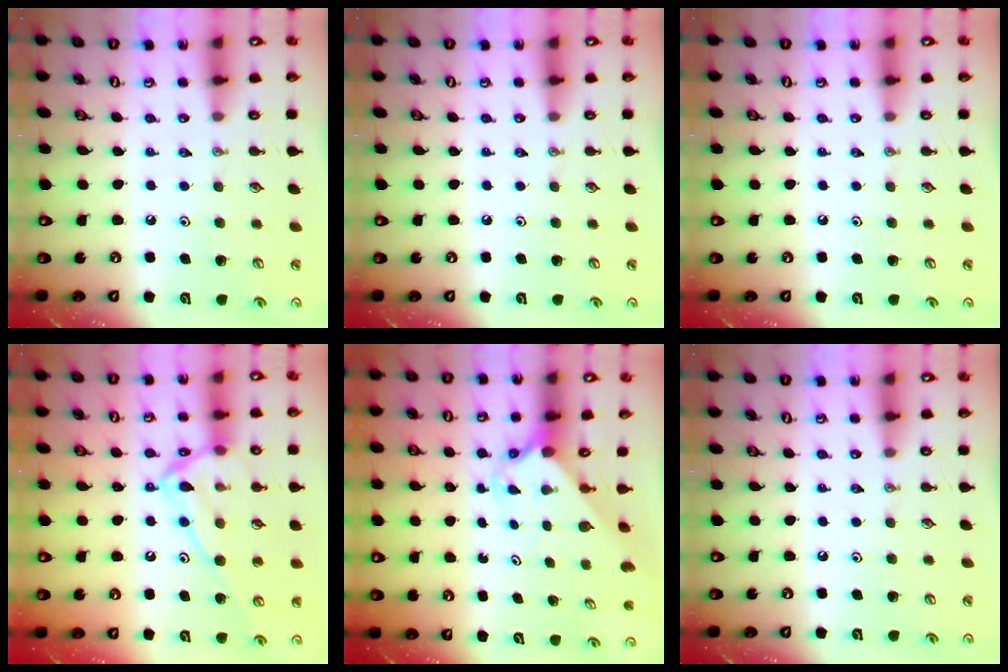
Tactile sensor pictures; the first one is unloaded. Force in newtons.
{"total": 0.0}
{"total": 0.0}
{"total": 15.8, "press": 15.7, "slide": 1.1}
{"total": 2.1, "press": 2.1, "slide": 0.2}
{"total": 0.0}